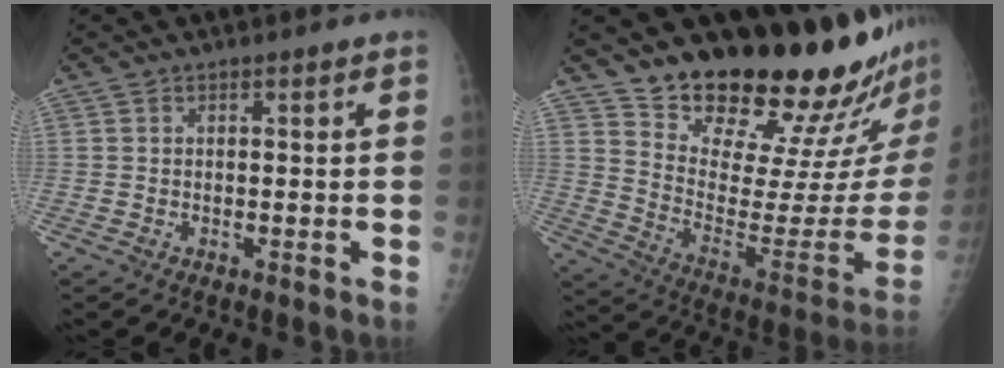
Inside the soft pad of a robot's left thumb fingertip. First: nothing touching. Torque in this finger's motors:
{"motor_torque": [0.46, 0.39, 0.95, -1.82, 0.18]}